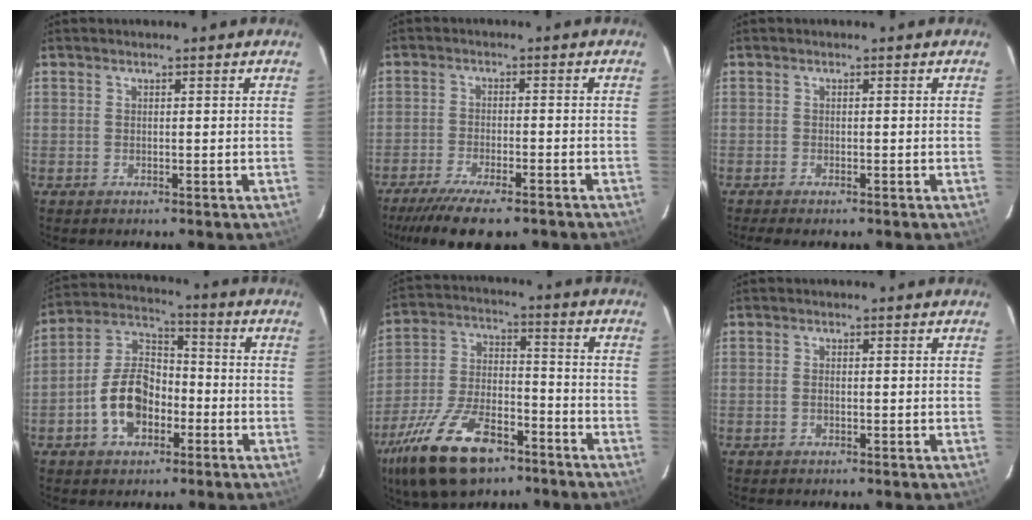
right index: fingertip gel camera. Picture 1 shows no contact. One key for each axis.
{"total": 12.8, "fx": -10.1, "fy": 3.0, "fz": 7.1, "tx": -0.157, "ty": -0.036, "tz": -0.166}
{"total": 2.4, "fx": -2.0, "fy": 0.5, "fz": 1.3, "tx": -0.032, "ty": -0.009, "tz": -0.035}
{"total": 11.4, "fx": -4.4, "fy": 7.2, "fz": 7.7, "tx": -0.155, "ty": 0.028, "tz": -0.072}
{"total": 20.2, "fx": -12.7, "fy": 9.4, "fz": 12.6, "tx": -0.264, "ty": -0.016, "tz": -0.219}
{"total": 0.8, "fx": -0.3, "fy": 0.5, "fz": 0.6, "tx": -0.013, "ty": 0.001, "tz": -0.005}